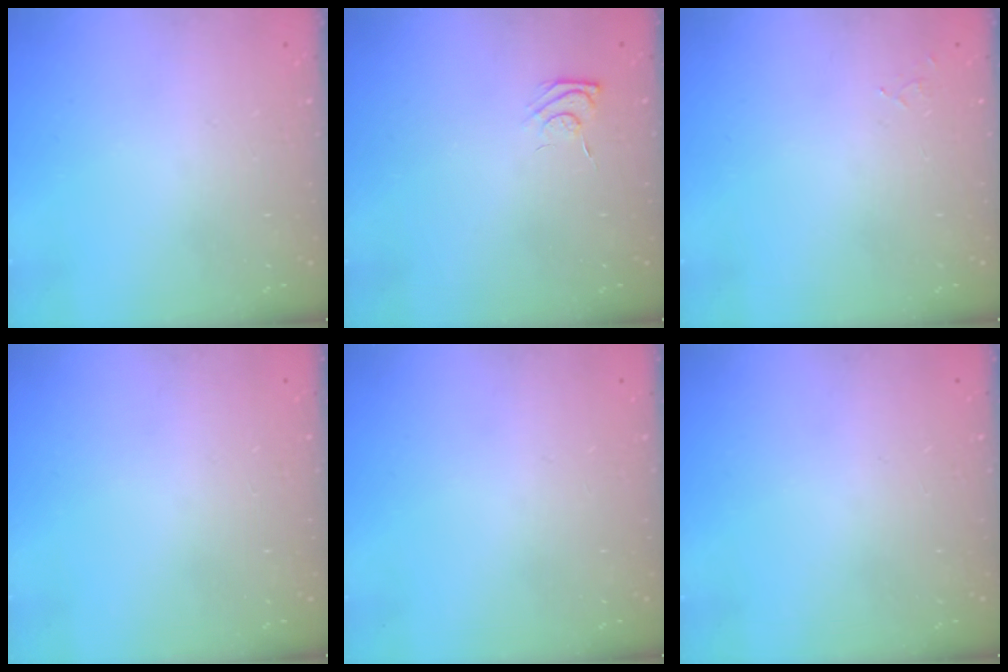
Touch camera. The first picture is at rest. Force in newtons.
{"total": 4.9, "press": 4.7, "slide": 1.1}
{"total": 5.2, "press": 5.2, "slide": 0.4}
{"total": 0.0}
{"total": 0.0}
{"total": 0.0}